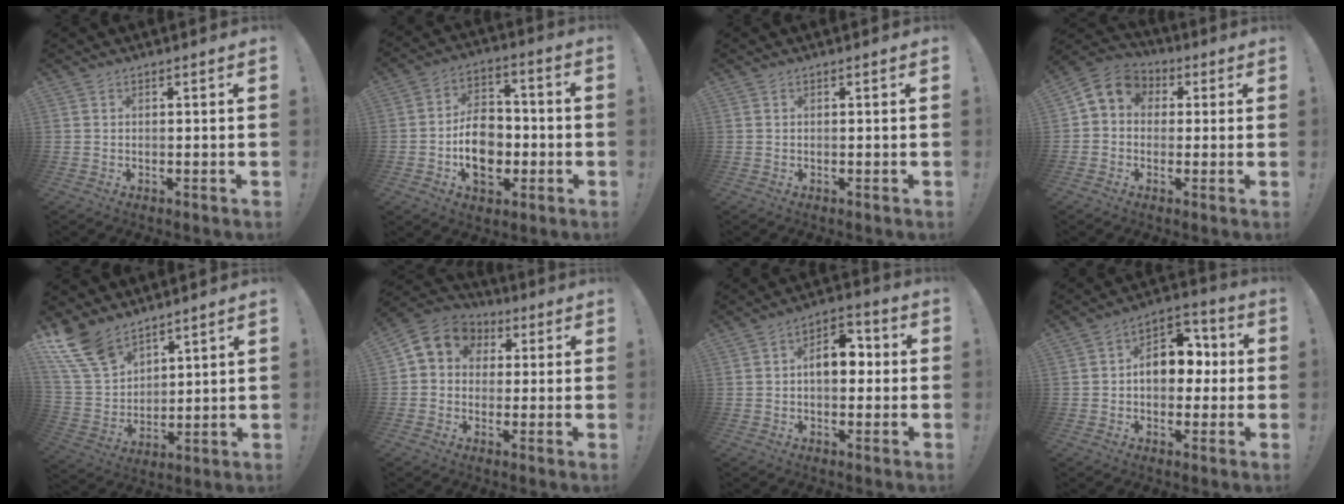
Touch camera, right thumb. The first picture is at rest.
{"total": 13.7, "force": [-3.1, 10.0, 8.9], "torque": [-0.146, 0.016, -0.054]}
{"total": 0.0}
{"total": 6.6, "force": [1.2, 5.8, 2.9], "torque": [-0.045, 0.002, 0.028]}
{"total": 13.8, "force": [10.5, 7.1, 5.5], "torque": [-0.126, -0.067, 0.205]}
{"total": 7.6, "force": [1.9, 6.7, 3.0], "torque": [-0.043, -0.006, 0.040]}
{"total": 10.4, "force": [0.5, 6.6, 8.0], "torque": [-0.109, 0.012, 0.010]}
{"total": 11.7, "force": [0.0, 8.9, 7.6], "torque": [-0.096, 0.017, 0.007]}